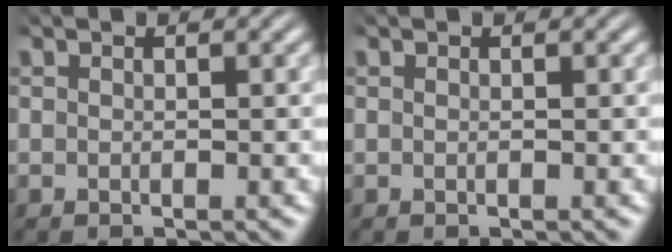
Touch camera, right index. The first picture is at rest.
{"total": 0.0}